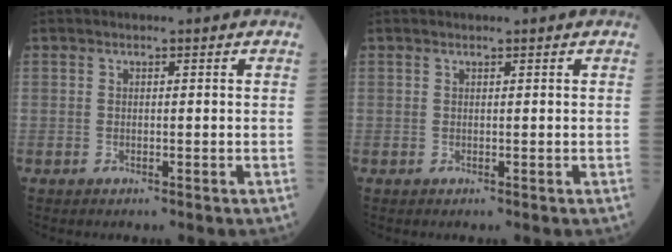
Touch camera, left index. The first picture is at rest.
{"total": 0.0}